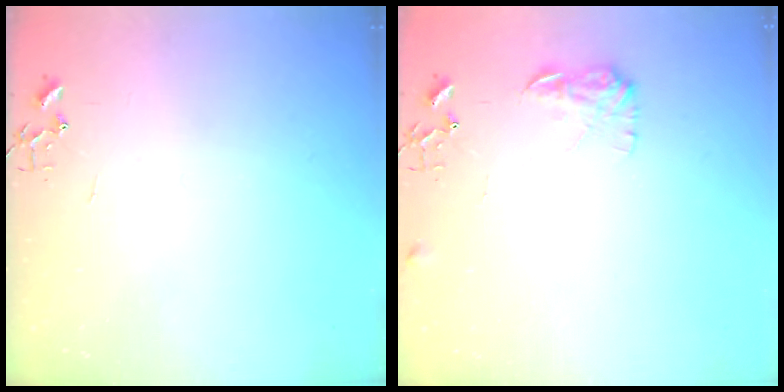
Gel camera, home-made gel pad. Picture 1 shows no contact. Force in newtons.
{"total": 8.2, "press": 8.2, "slide": 0.4}